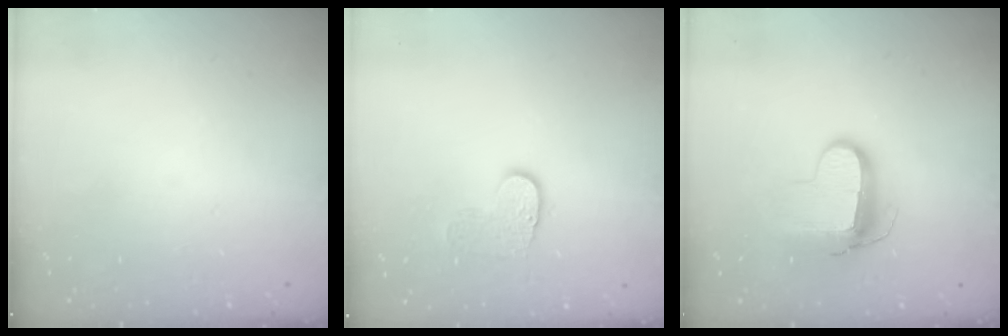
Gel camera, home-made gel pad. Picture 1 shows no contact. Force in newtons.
{"total": 6.4, "press": 6.4, "slide": 0.4}
{"total": 10.8, "press": 10.8, "slide": 0.9}